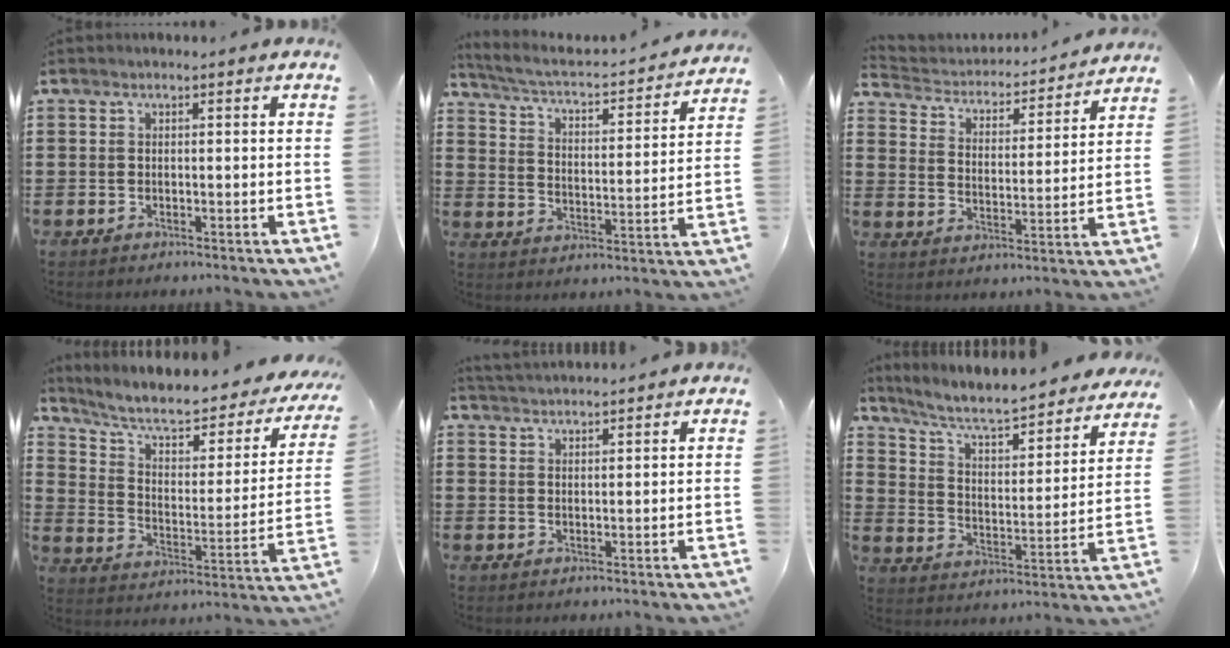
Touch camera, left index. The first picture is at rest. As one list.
[{"total": 2.9, "force": [2.6, 0.3, 1.2], "torque": [-0.043, -0.030, 0.033]}, {"total": 2.8, "force": [2.7, 0.6, -0.1], "torque": [-0.020, -0.028, 0.037]}, {"total": 7.8, "force": [5.9, 2.2, 4.6], "torque": [-0.107, -0.039, 0.097]}, {"total": 2.6, "force": [2.5, -0.3, -0.1], "torque": [-0.004, -0.006, 0.048]}, {"total": 6.1, "force": [5.2, 1.0, 3.1], "torque": [-0.083, -0.042, 0.082]}]